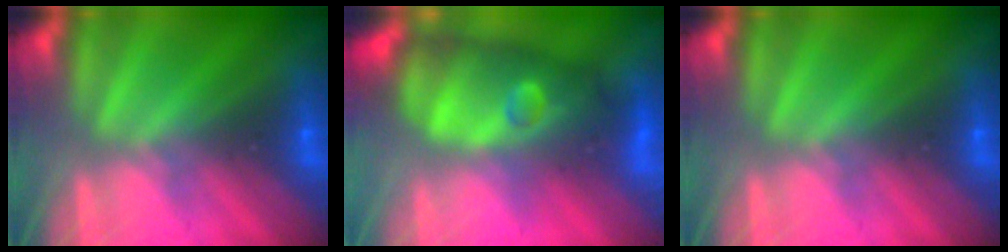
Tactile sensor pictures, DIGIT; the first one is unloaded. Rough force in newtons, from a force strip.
{"total": 11.8}
{"total": 0.0}